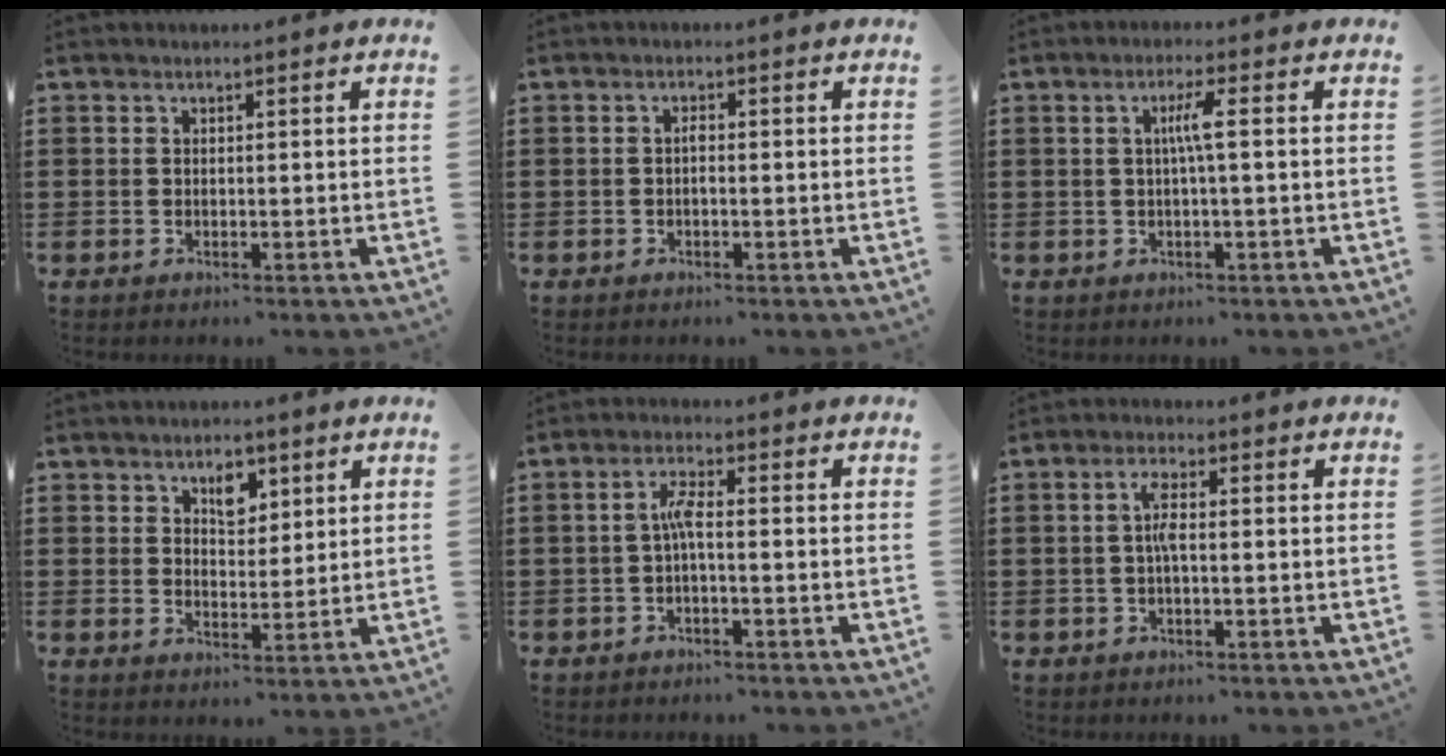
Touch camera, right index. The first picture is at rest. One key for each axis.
{"total": 1.2, "fx": -0.3, "fy": 0.3, "fz": 1.1, "tx": -0.022, "ty": -0.002, "tz": -0.005}
{"total": 3.1, "fx": 0.1, "fy": -0.2, "fz": 3.1, "tx": -0.059, "ty": -0.003, "tz": -0.004}
{"total": 4.0, "fx": 2.4, "fy": 2.2, "fz": 2.2, "tx": -0.035, "ty": 0.003, "tz": 0.040}
{"total": 3.2, "fx": -0.5, "fy": 0.5, "fz": 3.1, "tx": -0.059, "ty": 0.002, "tz": -0.012}
{"total": 3.1, "fx": -0.3, "fy": 0.7, "fz": 3.0, "tx": -0.063, "ty": -0.001, "tz": -0.009}